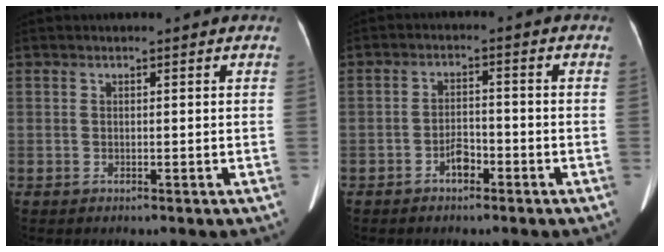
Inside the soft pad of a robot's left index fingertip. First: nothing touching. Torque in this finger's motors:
{"motor_torque": [0.02, 0.02, 0.01, 0.04]}